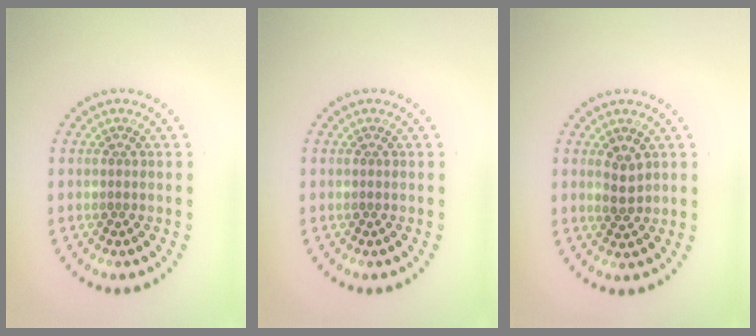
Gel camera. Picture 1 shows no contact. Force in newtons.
{"total": 0.0}
{"total": 1.9, "press": 1.8, "slide": 0.6}